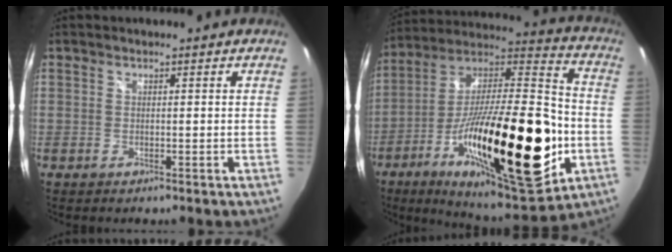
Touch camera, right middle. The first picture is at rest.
{"total": 34.7, "force": [-11.3, 10.0, 31.3], "torque": [-0.533, -0.045, -0.181]}